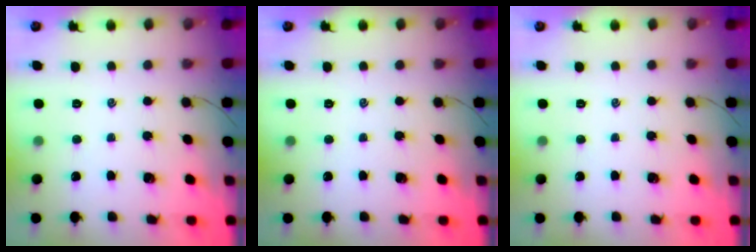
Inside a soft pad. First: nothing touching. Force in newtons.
{"total": 0.0}
{"total": 0.0}